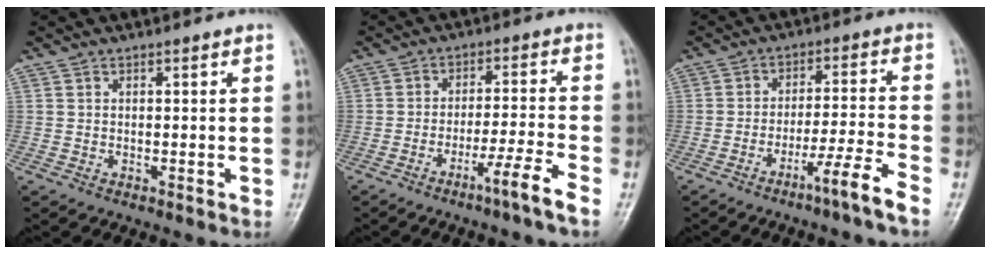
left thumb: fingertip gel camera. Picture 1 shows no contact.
{"total": 6.4, "force": [-4.4, -0.8, 4.6], "torque": [-0.090, 0.024, -0.078]}
{"total": 7.3, "force": [-5.2, -0.7, 5.1], "torque": [-0.096, 0.029, -0.093]}